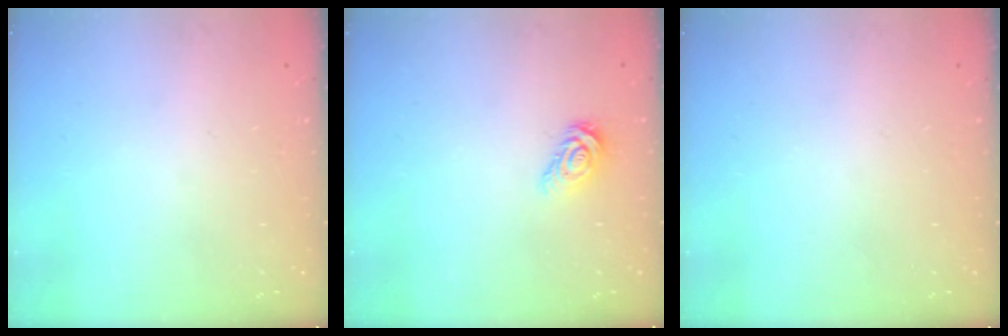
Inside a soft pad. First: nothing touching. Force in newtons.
{"total": 5.1, "press": 5.1, "slide": 0.3}
{"total": 0.0}